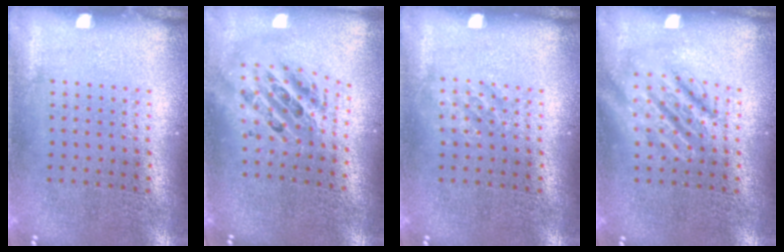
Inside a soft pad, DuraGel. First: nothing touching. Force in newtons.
{"total": 2.2, "press": 1.7, "slide": 1.4}
{"total": 1.0, "press": 1.0, "slide": 0.2}
{"total": 2.5, "press": 2.5, "slide": 0.3}